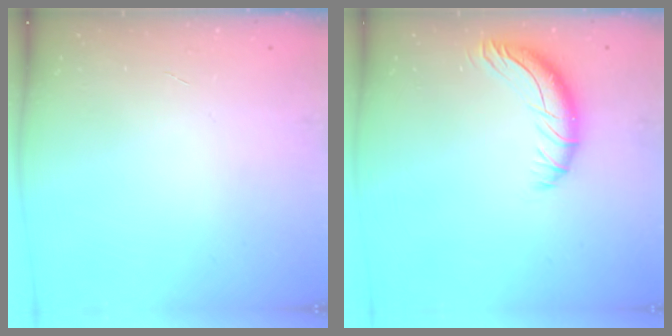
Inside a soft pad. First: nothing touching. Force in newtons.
{"total": 12.4, "press": 12.1, "slide": 2.6}